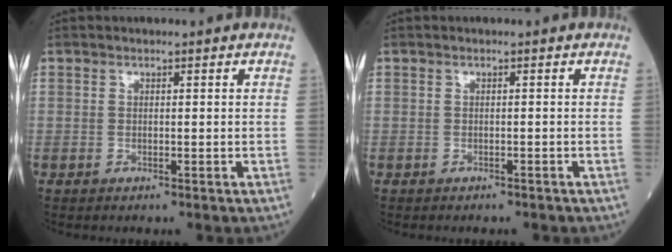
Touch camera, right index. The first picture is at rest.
{"total": 2.1, "force": [-1.8, 0.7, 0.8], "torque": [-0.019, -0.003, -0.016]}